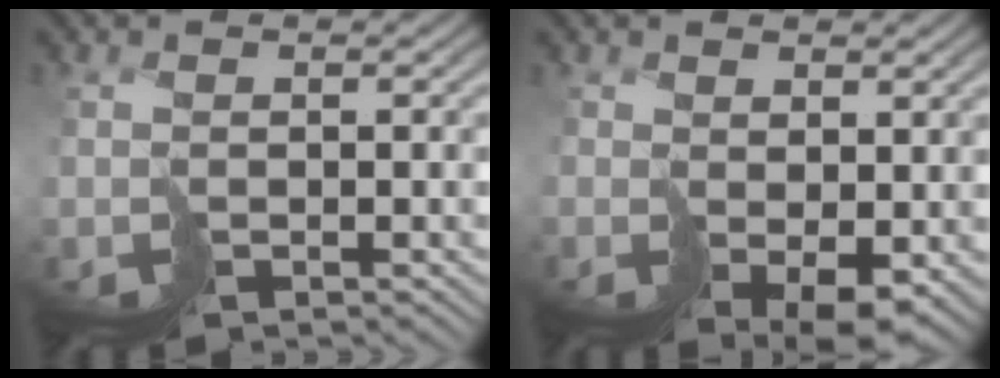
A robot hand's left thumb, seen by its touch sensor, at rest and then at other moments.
{"total": 3.5, "force": [0.3, 1.8, 3.0], "torque": [-0.057, -0.017, 0.021]}